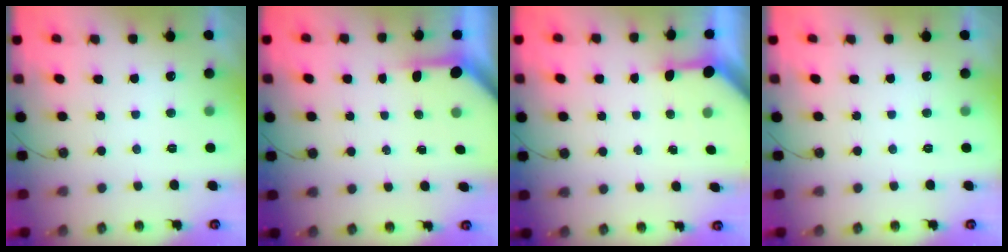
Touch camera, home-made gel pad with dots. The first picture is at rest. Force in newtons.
{"total": 3.0, "press": 3.0, "slide": 0.3}
{"total": 3.4, "press": 3.4, "slide": 0.4}
{"total": 0.0}